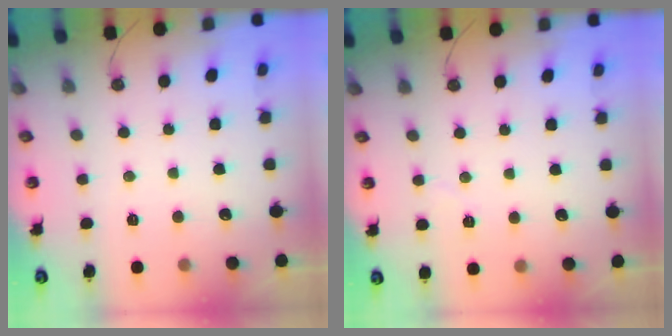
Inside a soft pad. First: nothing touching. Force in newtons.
{"total": 3.9, "press": 3.2, "slide": 2.3}